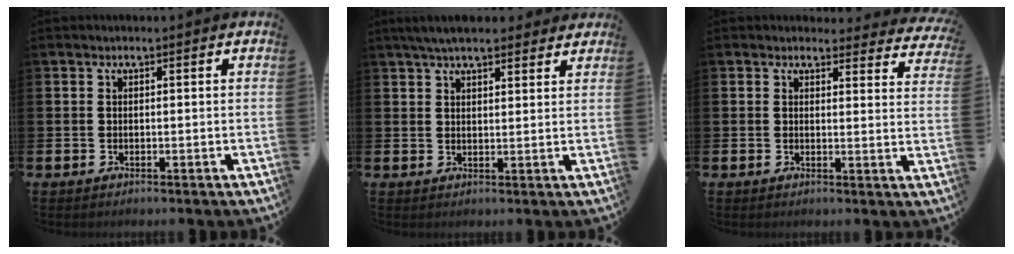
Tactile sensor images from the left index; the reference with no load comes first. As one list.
[{"total": 5.0, "force": [4.5, 1.3, 1.8], "torque": [-0.040, -0.010, 0.083]}, {"total": 2.6, "force": [2.5, 0.9, -0.1], "torque": [0.014, -0.022, 0.038]}]